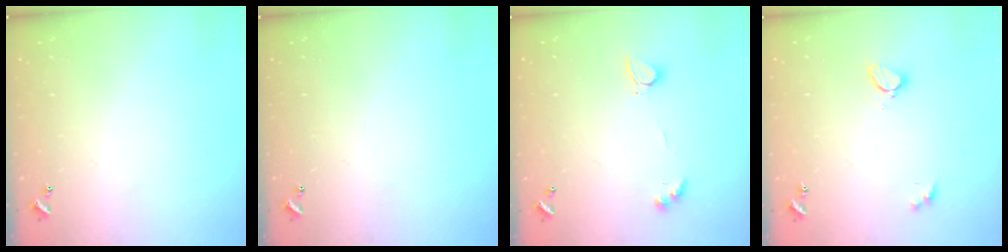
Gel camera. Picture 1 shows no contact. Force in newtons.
{"total": 0.0}
{"total": 3.1, "press": 3.1, "slide": 0.6}
{"total": 3.1, "press": 3.1, "slide": 0.3}